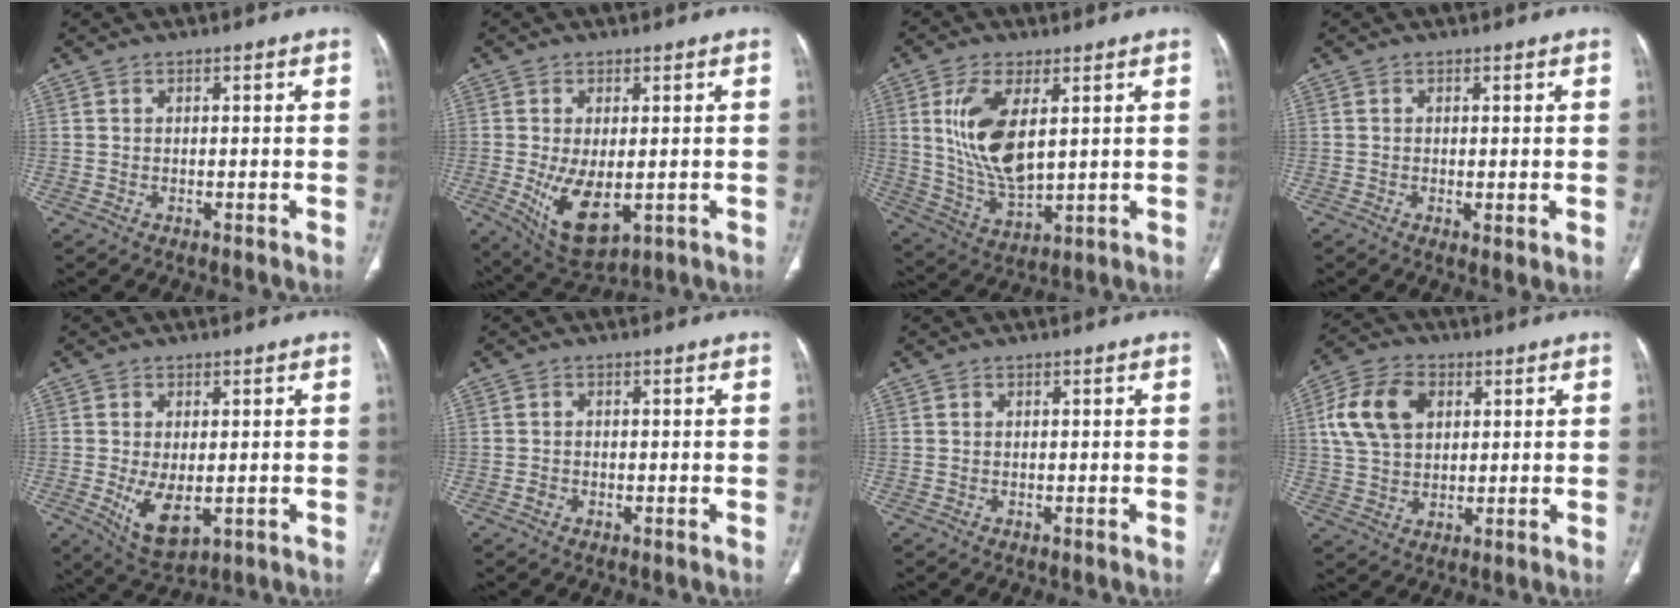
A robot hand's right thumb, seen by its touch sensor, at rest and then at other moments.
{"total": 9.7, "force": [-1.8, 4.8, 8.2], "torque": [-0.138, -0.022, -0.010]}
{"total": 13.0, "force": [3.3, 6.1, 11.0], "torque": [-0.215, -0.025, 0.076]}
{"total": 1.8, "force": [-0.2, 0.5, 1.8], "torque": [-0.035, -0.010, -0.003]}
{"total": 6.8, "force": [-1.3, 3.4, 5.7], "torque": [-0.098, -0.018, -0.007]}
{"total": 0.9, "force": [-0.4, 0.8, 0.4], "torque": [-0.007, 0.004, -0.007]}
{"total": 0.0}
{"total": 11.8, "force": [3.4, 8.1, 7.9], "torque": [-0.139, 0.008, 0.063]}